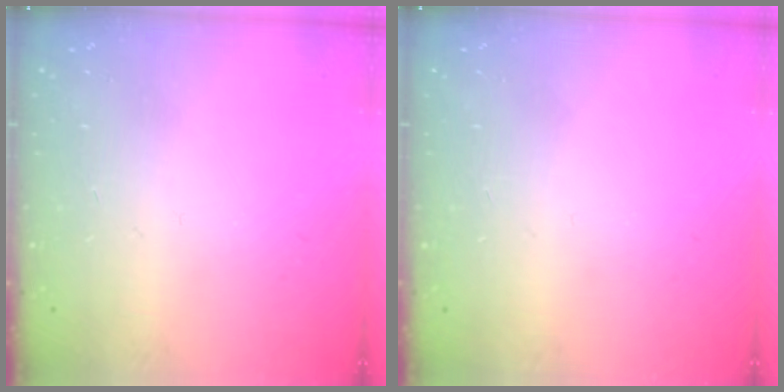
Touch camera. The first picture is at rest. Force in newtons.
{"total": 0.0}